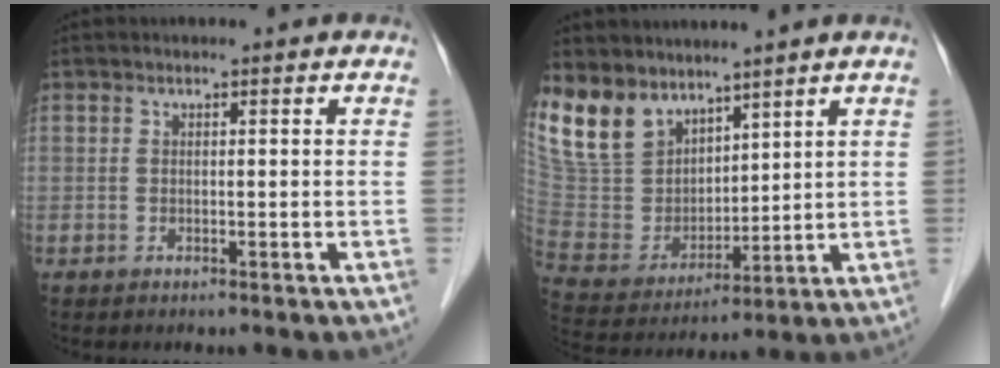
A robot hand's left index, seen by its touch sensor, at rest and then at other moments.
{"total": 12.1, "force": [9.5, 6.8, 3.4], "torque": [-0.090, 0.009, 0.208]}